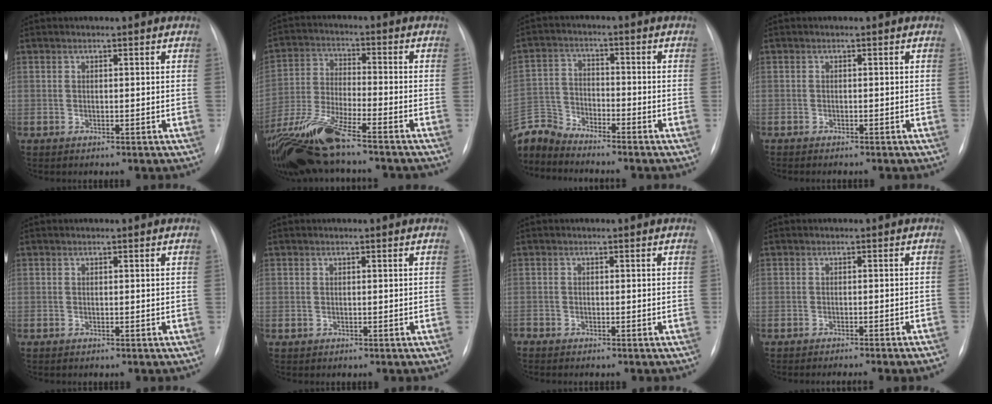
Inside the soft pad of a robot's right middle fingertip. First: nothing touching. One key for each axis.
{"total": 16.0, "fx": -12.6, "fy": 1.9, "fz": 9.6, "tx": -0.220, "ty": -0.027, "tz": -0.233}
{"total": 8.2, "fx": -8.1, "fy": 0.6, "fz": 0.5, "tx": -0.022, "ty": 0.005, "tz": -0.163}
{"total": 1.6, "fx": -1.4, "fy": 0.3, "fz": 0.8, "tx": -0.013, "ty": -0.005, "tz": -0.015}
{"total": 0.0}
{"total": 0.0}
{"total": 1.2, "fx": -1.2, "fy": 0.2, "fz": 0.3, "tx": -0.007, "ty": -0.003, "tz": -0.020}
{"total": 7.8, "fx": -6.8, "fy": -0.8, "fz": 3.7, "tx": -0.022, "ty": -0.009, "tz": -0.084}